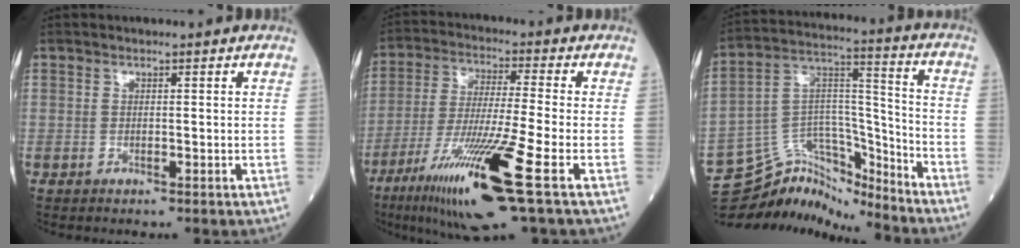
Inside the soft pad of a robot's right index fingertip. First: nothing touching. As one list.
[{"total": 16.3, "force": [-7.8, -0.3, 14.3], "torque": [-0.274, -0.043, -0.142]}, {"total": 14.1, "force": [-13.7, 3.1, 1.8], "torque": [-0.031, 0.068, -0.238]}]